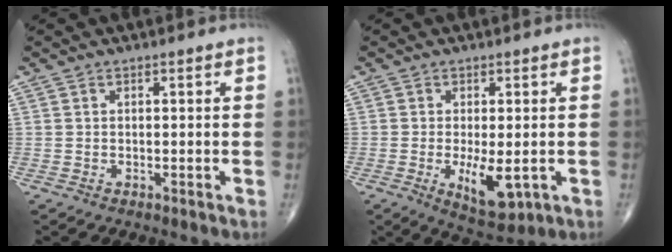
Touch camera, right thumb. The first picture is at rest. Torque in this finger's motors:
{"motor_torque": [2.35, 2.66, 0.75, -0.26, 0.26]}